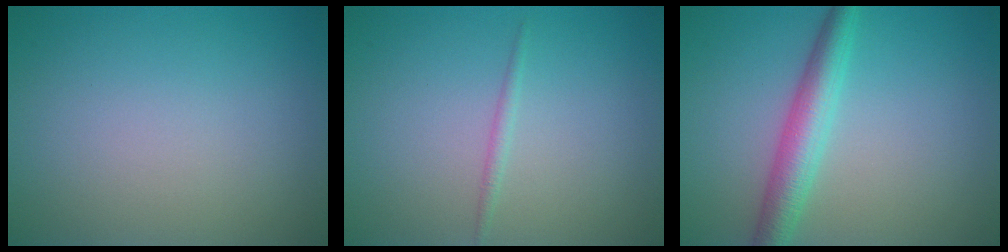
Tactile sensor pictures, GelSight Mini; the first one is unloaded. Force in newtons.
{"total": 0.8, "press": 0.8, "slide": 0.0}
{"total": 4.0, "press": 4.0, "slide": 0.0}